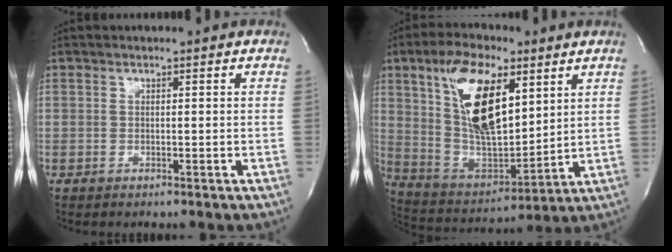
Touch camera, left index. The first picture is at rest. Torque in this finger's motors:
{"motor_torque": [1.75, -0.39, 1.05, 0.21]}